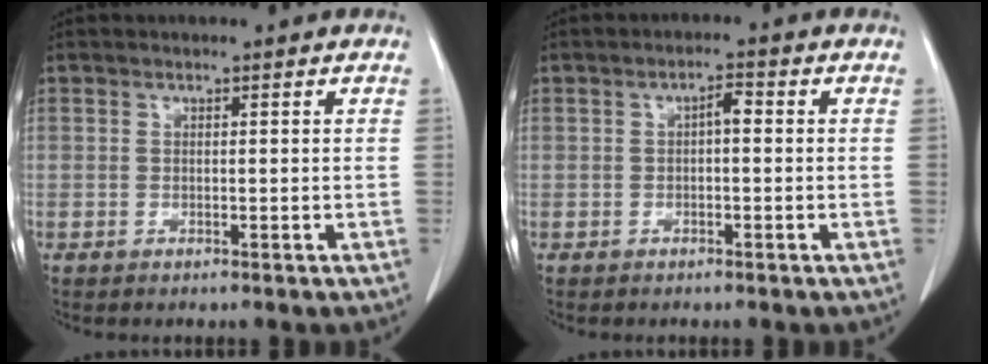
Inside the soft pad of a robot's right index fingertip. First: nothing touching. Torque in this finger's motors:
{"motor_torque": [0.31, 0.00, 0.03, 0.01]}